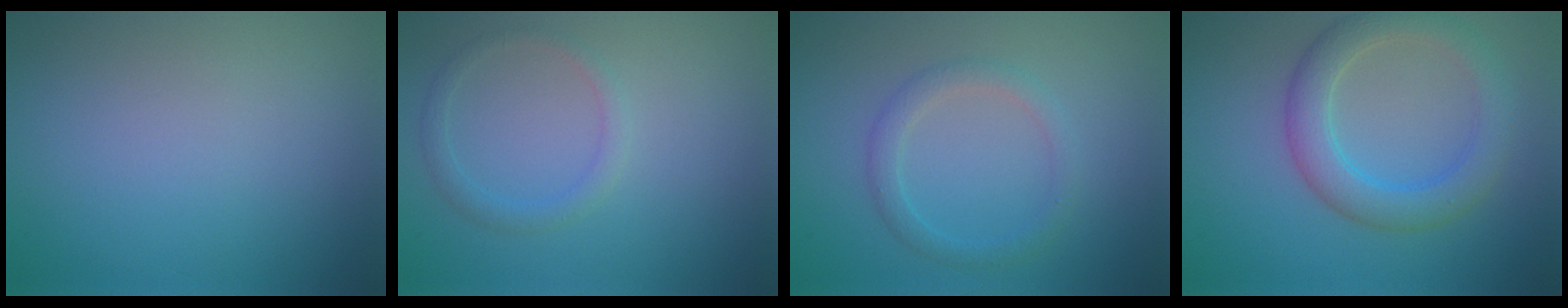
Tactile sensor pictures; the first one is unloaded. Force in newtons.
{"total": 1.5, "press": 1.5, "slide": 0.1}
{"total": 2.0, "press": 2.0, "slide": 0.1}
{"total": 4.4, "press": 4.4, "slide": 0.1}